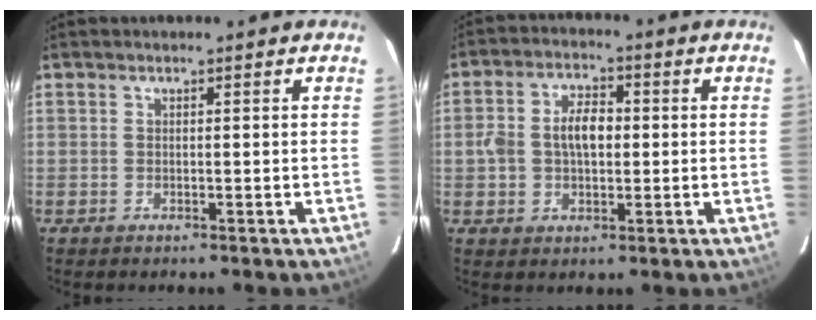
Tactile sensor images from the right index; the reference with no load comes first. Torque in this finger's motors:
{"motor_torque": [0.21, 0.05, 0.19, 0.09]}